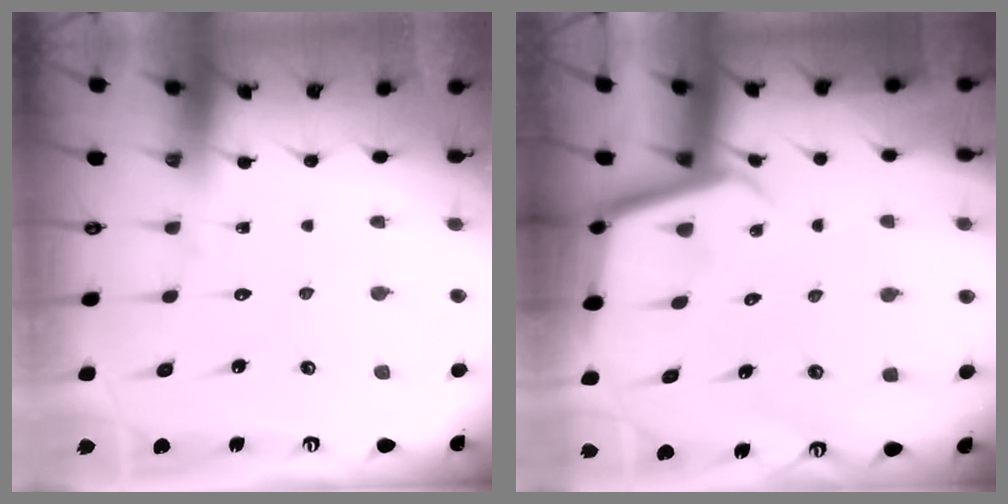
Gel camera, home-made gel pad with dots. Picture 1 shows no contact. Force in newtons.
{"total": 3.7, "press": 3.7, "slide": 0.1}